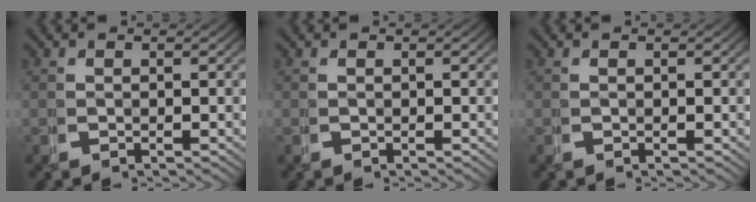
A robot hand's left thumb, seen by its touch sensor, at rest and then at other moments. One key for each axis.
{"total": 0.0}
{"total": 0.0}